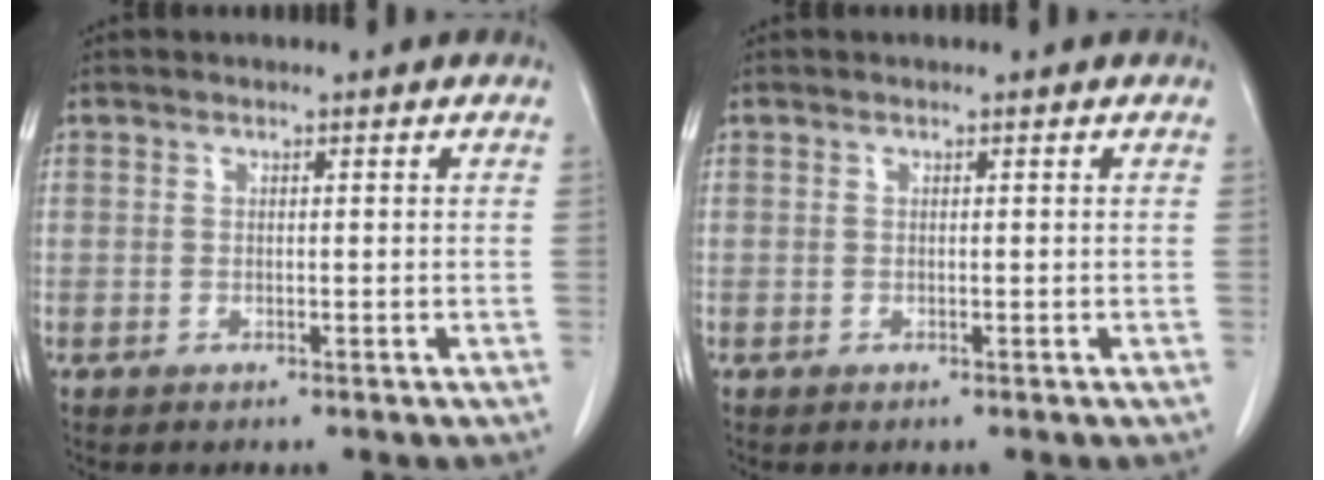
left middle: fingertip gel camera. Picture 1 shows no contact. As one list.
[{"total": 0.0}]